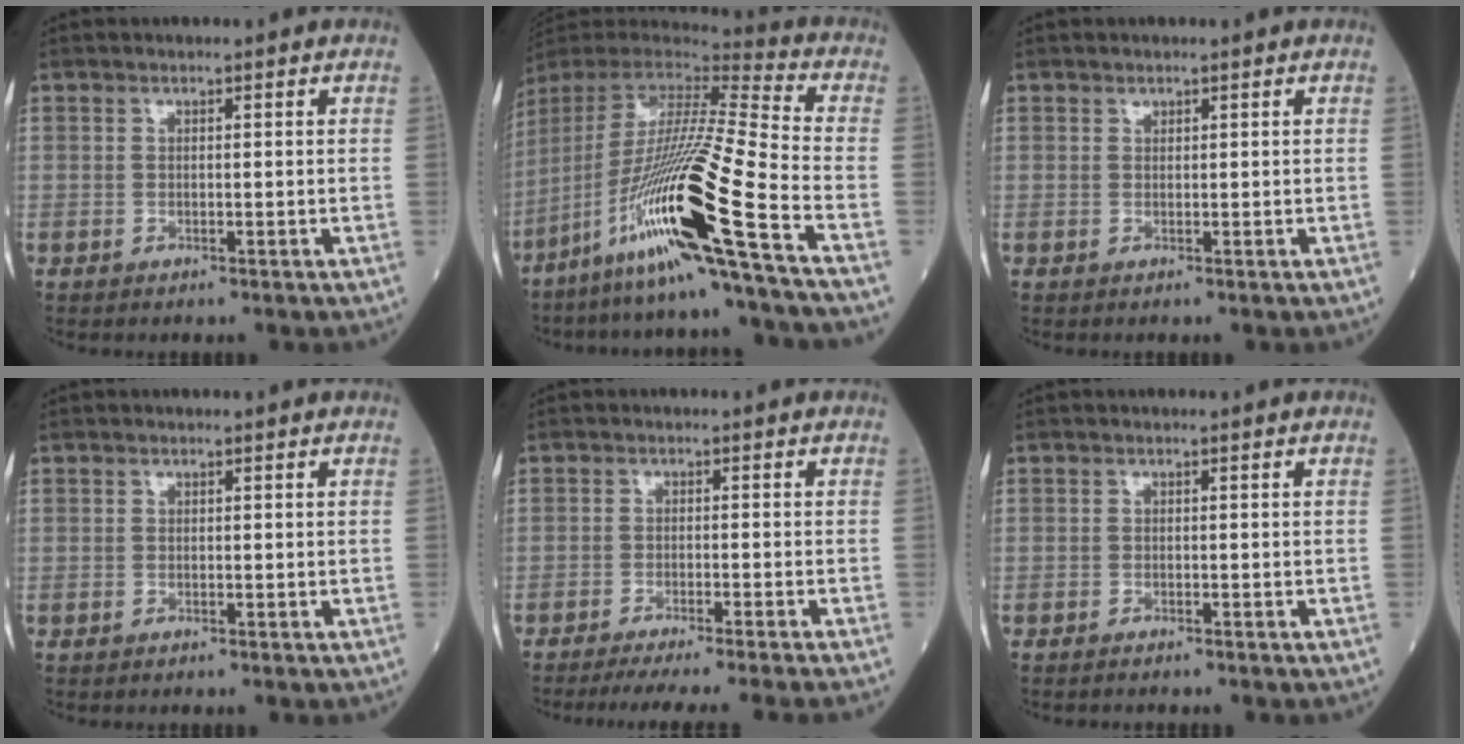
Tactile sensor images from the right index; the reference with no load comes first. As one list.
[{"total": 23.9, "force": [-11.7, -1.4, 20.8], "torque": [-0.415, -0.046, -0.224]}, {"total": 0.5, "force": [0.5, 0.2, 0.1], "torque": [0.000, 0.001, 0.009]}, {"total": 0.0}, {"total": 11.5, "force": [-10.2, -1.8, 5.0], "torque": [-0.040, -0.029, -0.145]}, {"total": 0.8, "force": [-0.7, 0.0, 0.1], "torque": [-0.005, 0.000, -0.014]}]